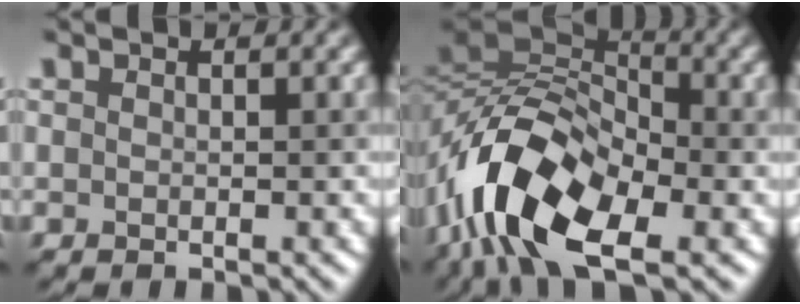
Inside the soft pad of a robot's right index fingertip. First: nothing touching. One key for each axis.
{"total": 13.8, "fx": -5.4, "fy": 7.3, "fz": 10.4, "tx": -0.200, "ty": 0.012, "tz": -0.115}